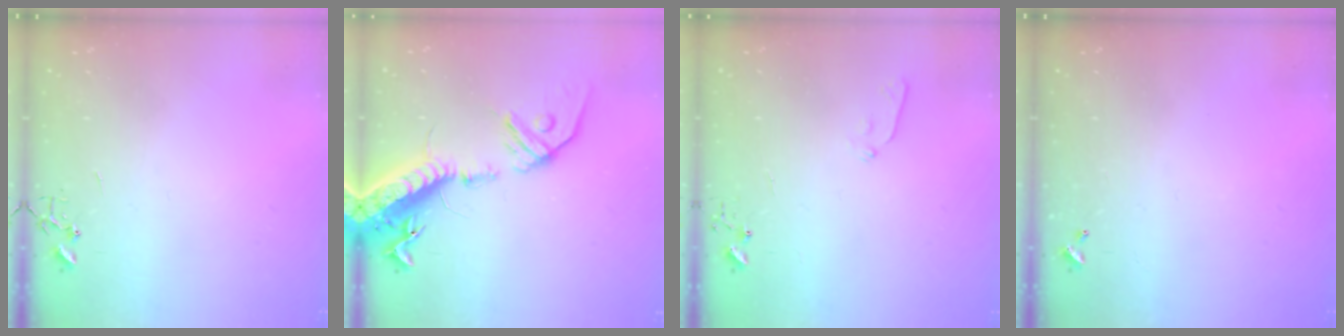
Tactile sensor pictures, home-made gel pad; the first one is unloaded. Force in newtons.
{"total": 20.4, "press": 19.9, "slide": 4.3}
{"total": 4.8, "press": 4.7, "slide": 1.0}
{"total": 0.0}